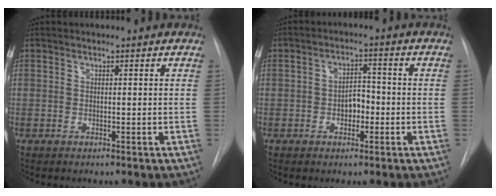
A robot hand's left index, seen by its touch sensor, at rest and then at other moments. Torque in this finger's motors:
{"motor_torque": [0.35, -0.15, 0.07, 0.03]}